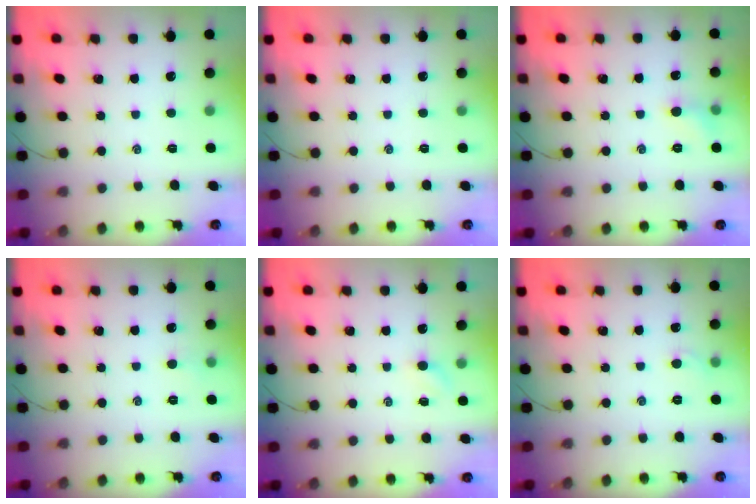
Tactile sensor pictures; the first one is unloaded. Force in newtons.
{"total": 0.0}
{"total": 4.7, "press": 4.4, "slide": 1.6}
{"total": 2.4, "press": 2.3, "slide": 0.7}
{"total": 2.5, "press": 2.4, "slide": 0.8}
{"total": 2.9, "press": 2.8, "slide": 1.0}